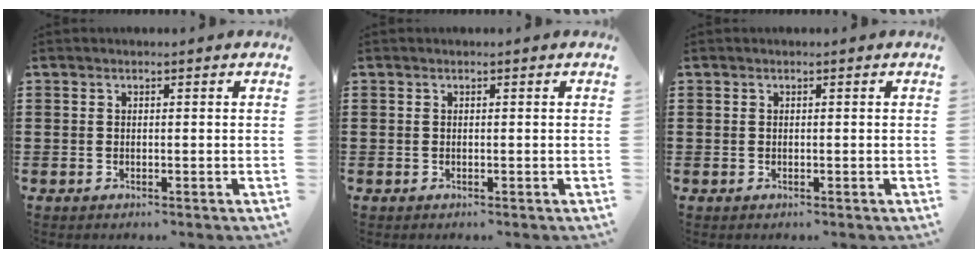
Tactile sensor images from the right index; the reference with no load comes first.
{"total": 0.0}
{"total": 0.0}